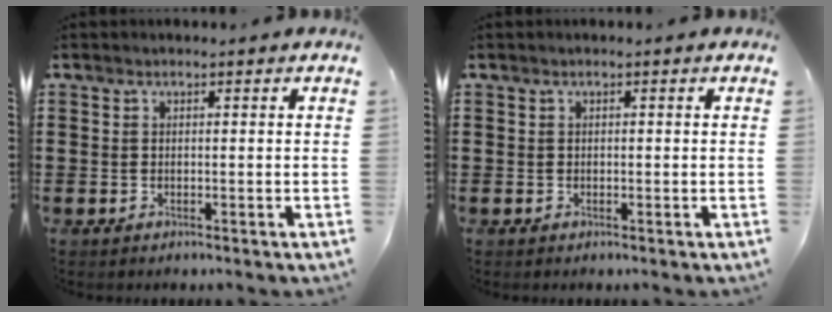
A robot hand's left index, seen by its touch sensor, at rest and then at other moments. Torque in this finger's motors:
{"motor_torque": [-0.06, 0.04, 0.06, -0.01]}